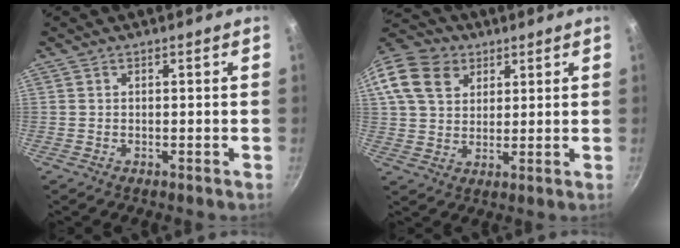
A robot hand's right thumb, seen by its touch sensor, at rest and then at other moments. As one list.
[{"total": 17.3, "force": [7.6, 13.0, 8.6], "torque": [-0.182, 0.021, 0.136]}]